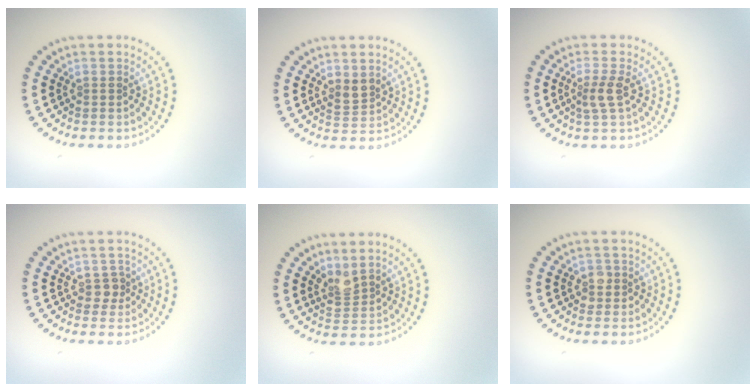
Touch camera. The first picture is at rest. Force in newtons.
{"total": 1.7, "press": 1.4, "slide": 1.0}
{"total": 2.0, "press": 1.6, "slide": 1.2}
{"total": 1.5, "press": 1.2, "slide": 0.8}
{"total": 2.0, "press": 1.5, "slide": 1.3}
{"total": 1.4, "press": 1.3, "slide": 0.6}